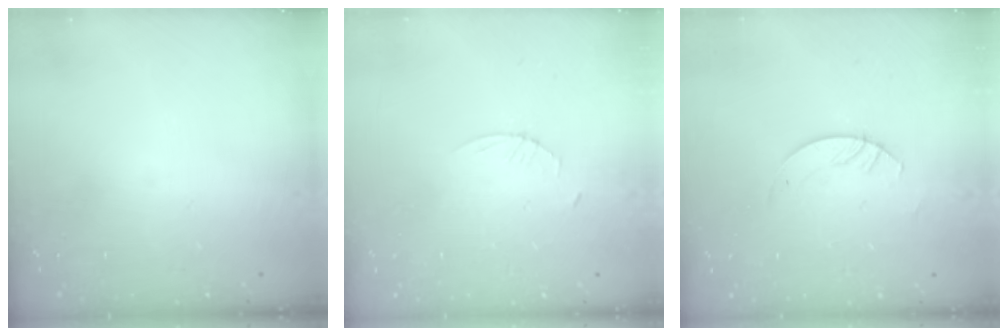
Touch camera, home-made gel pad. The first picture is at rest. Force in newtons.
{"total": 2.3, "press": 2.3, "slide": 0.3}
{"total": 3.0, "press": 3.0, "slide": 0.3}